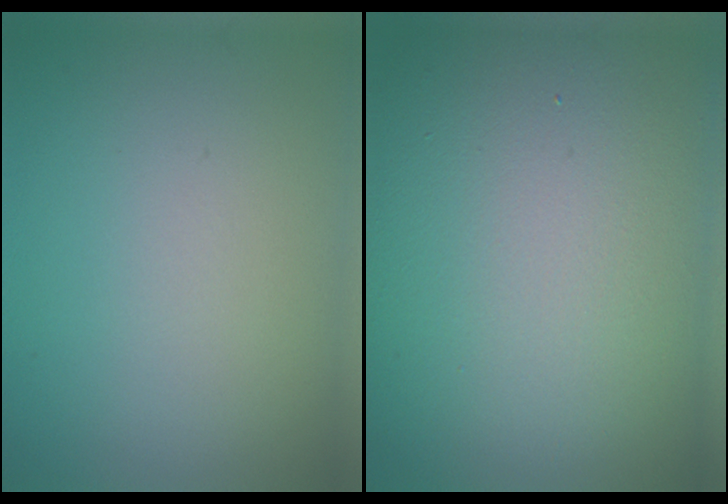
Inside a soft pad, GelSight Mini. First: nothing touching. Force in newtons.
{"total": 20.6, "press": 20.6, "slide": 0.9}